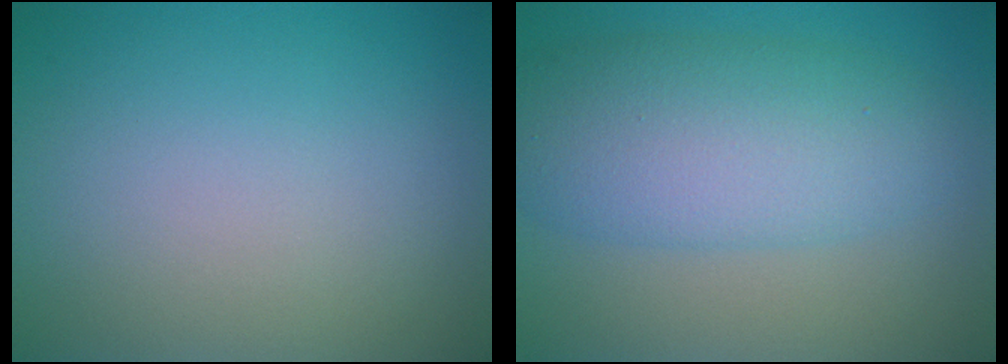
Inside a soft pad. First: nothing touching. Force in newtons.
{"total": 7.2, "press": 7.2, "slide": 0.2}